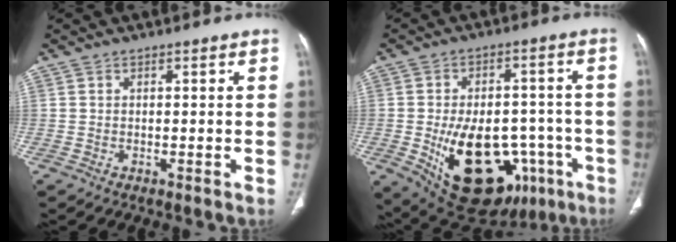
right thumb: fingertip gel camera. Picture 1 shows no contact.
{"total": 23.4, "force": [-8.1, 14.0, 16.8], "torque": [-0.234, 0.017, -0.090]}